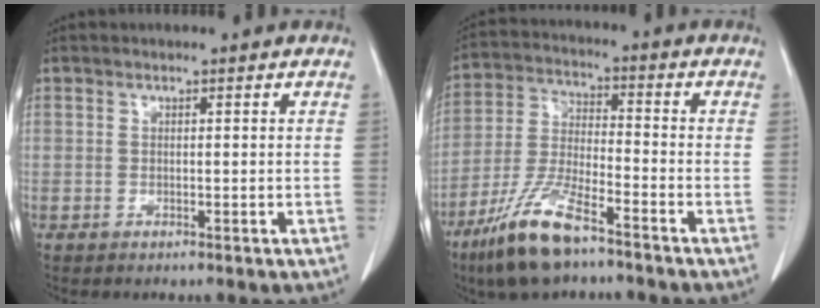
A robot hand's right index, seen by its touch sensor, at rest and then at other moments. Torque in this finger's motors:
{"motor_torque": [1.10, -1.04, 0.25, 0.17]}